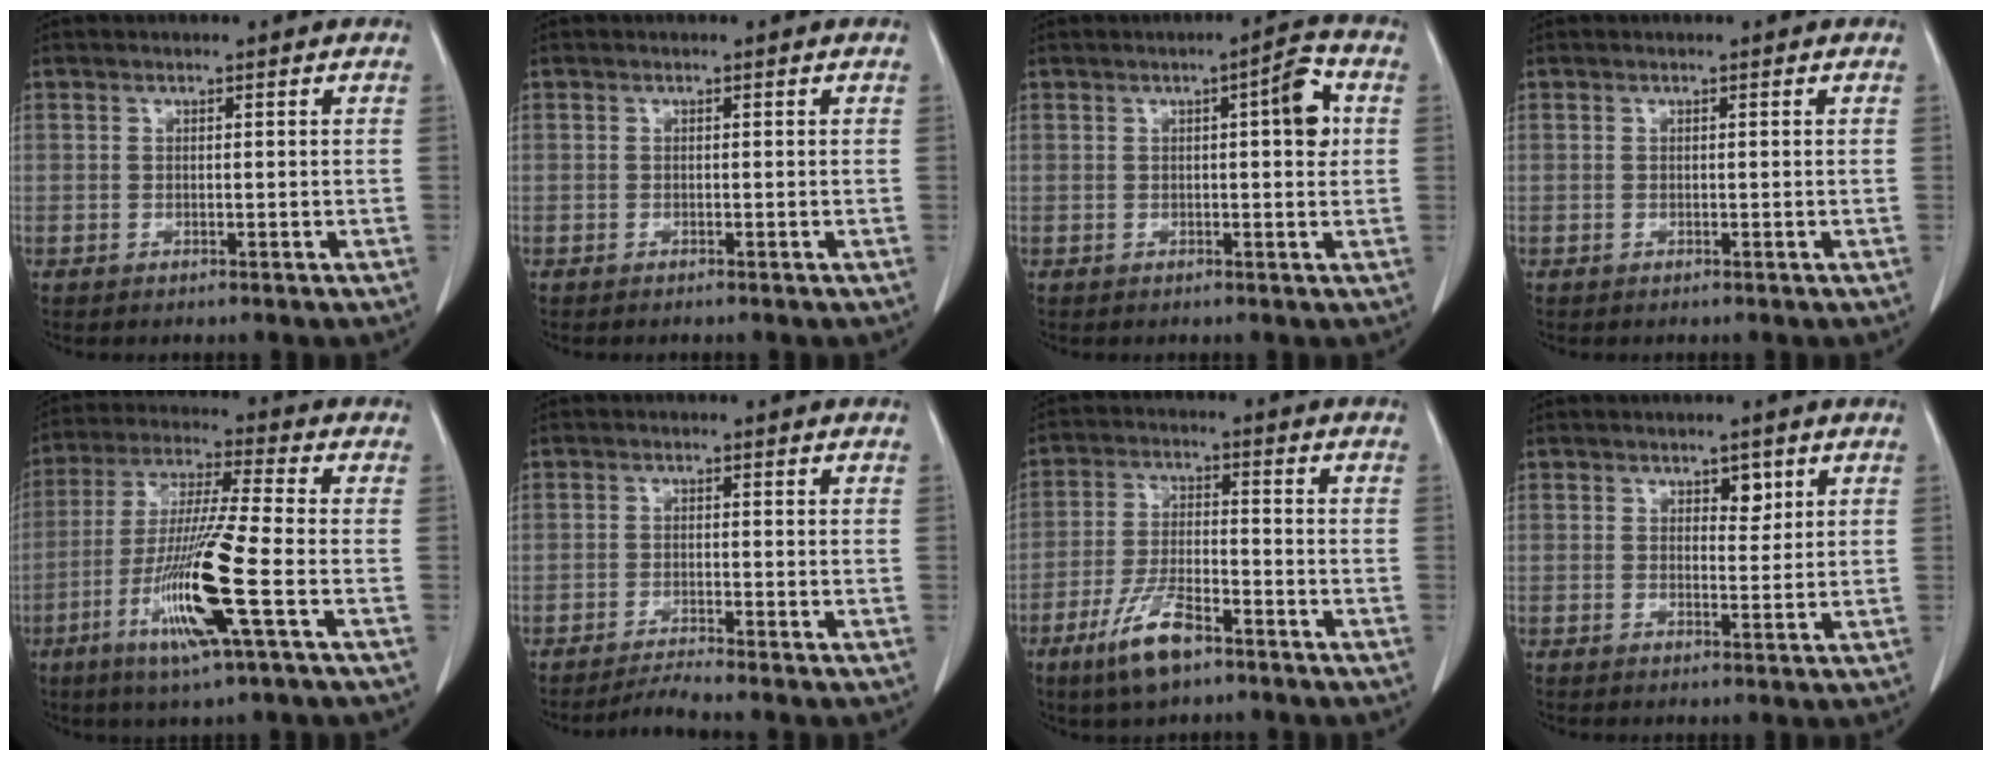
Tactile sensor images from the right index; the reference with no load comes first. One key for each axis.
{"total": 0.0}
{"total": 5.1, "fx": 1.0, "fy": 1.0, "fz": 4.9, "tx": -0.065, "ty": 0.007, "tz": 0.010}
{"total": 0.0}
{"total": 14.4, "fx": -5.2, "fy": -0.4, "fz": 13.5, "tx": -0.274, "ty": -0.022, "tz": -0.101}
{"total": 2.8, "fx": -2.5, "fy": -1.3, "fz": 0.5, "tx": -0.016, "ty": -0.015, "tz": -0.047}
{"total": 8.8, "fx": -5.6, "fy": 2.4, "fz": 6.3, "tx": -0.128, "ty": -0.011, "tz": -0.102}
{"total": 2.4, "fx": 1.3, "fy": 1.3, "fz": 1.5, "tx": -0.015, "ty": -0.002, "tz": 0.020}